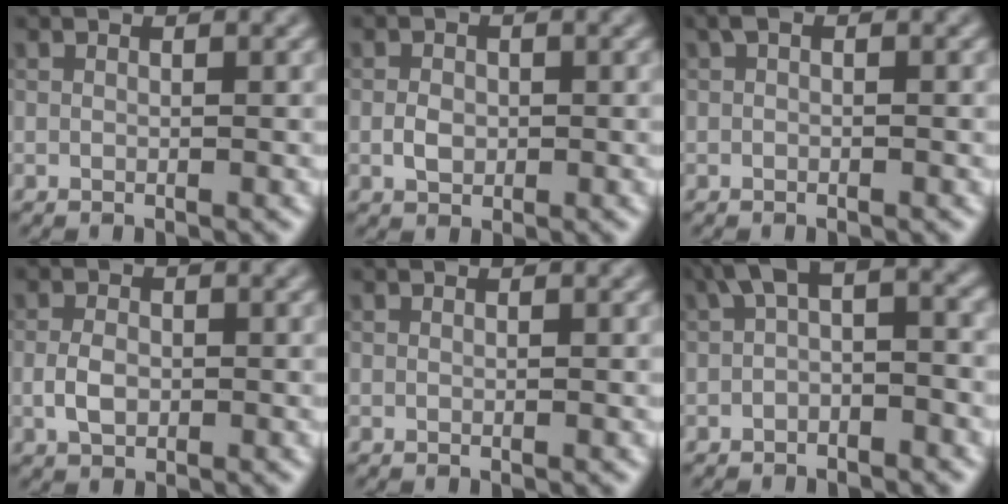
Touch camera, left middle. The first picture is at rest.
{"total": 1.7, "force": [-0.3, 1.3, 1.0], "torque": [-0.020, 0.000, -0.008]}
{"total": 0.8, "force": [0.1, 0.4, 0.7], "torque": [-0.013, 0.004, 0.002]}
{"total": 2.2, "force": [-0.4, 1.5, 1.6], "torque": [-0.034, 0.001, -0.010]}
{"total": 0.0}
{"total": 4.1, "force": [-0.2, 1.9, 3.6], "torque": [-0.050, 0.017, -0.015]}